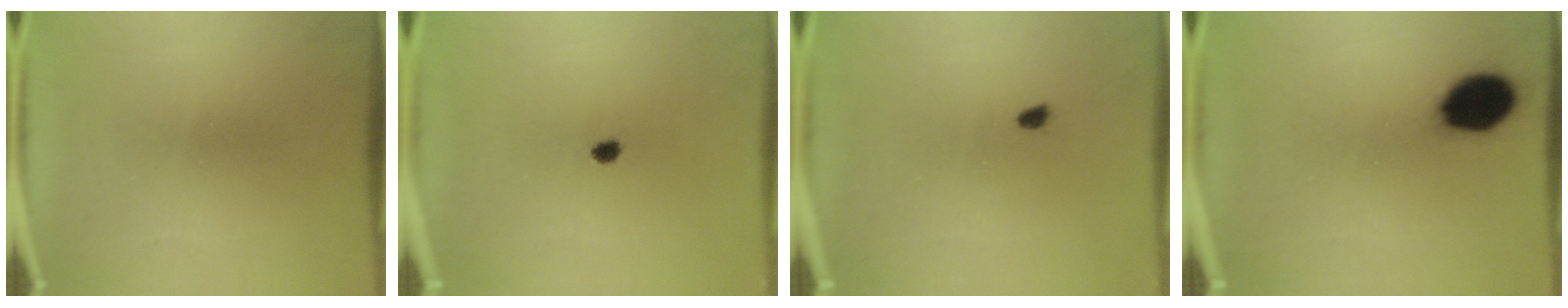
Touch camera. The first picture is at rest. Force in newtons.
{"total": 1.8}
{"total": 1.4}
{"total": 13.2}